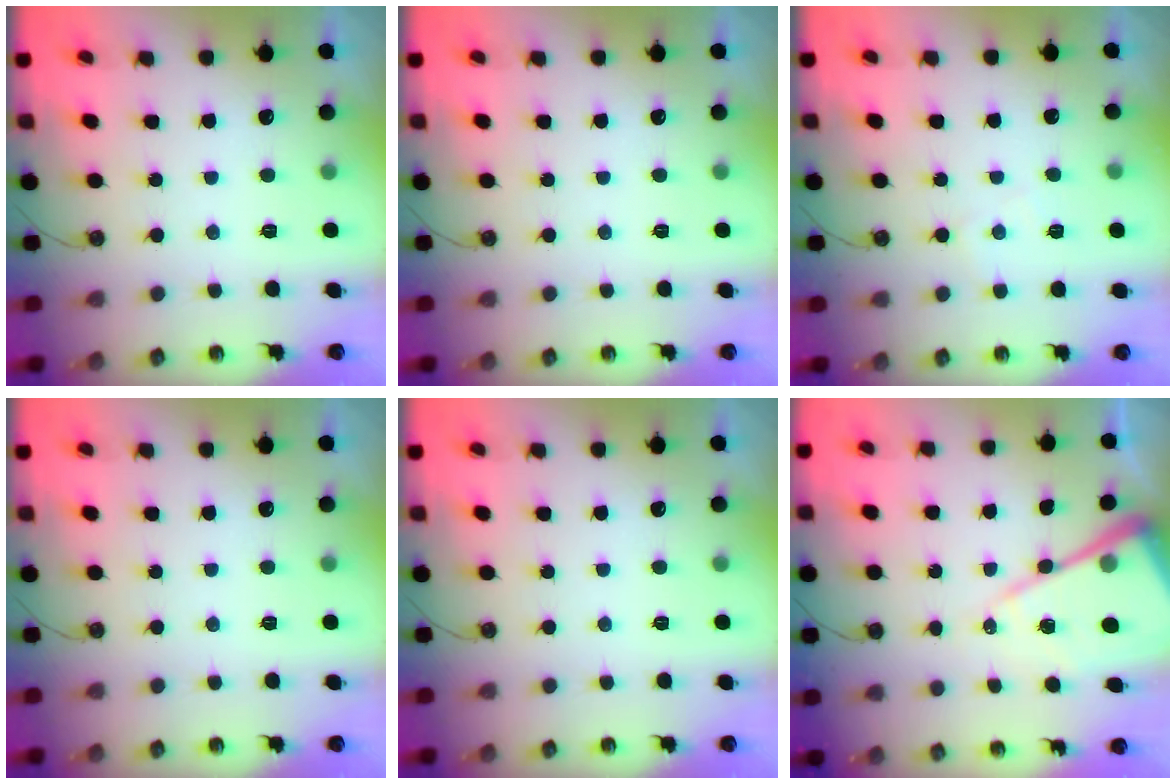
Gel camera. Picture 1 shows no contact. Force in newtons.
{"total": 0.0}
{"total": 4.4, "press": 4.3, "slide": 0.8}
{"total": 0.0}
{"total": 0.0}
{"total": 17.2, "press": 17.1, "slide": 1.7}